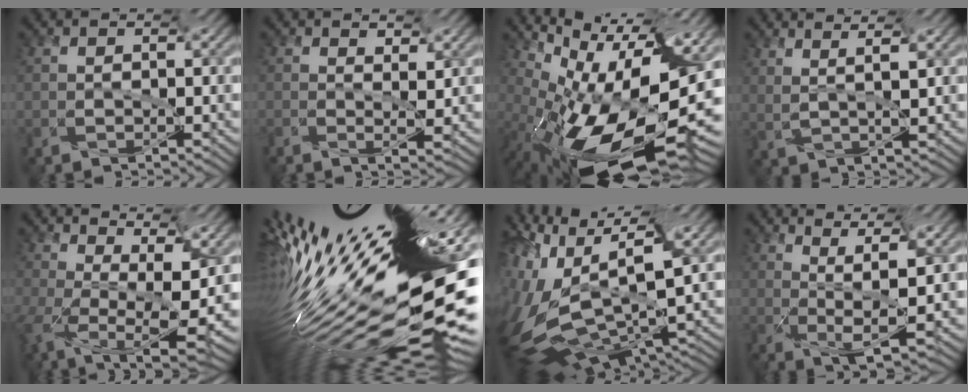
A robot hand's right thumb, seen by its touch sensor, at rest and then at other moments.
{"total": 1.9, "force": [0.9, 0.5, 1.6], "torque": [-0.036, -0.007, 0.005]}
{"total": 13.8, "force": [-4.0, 4.3, 12.5], "torque": [-0.196, -0.010, -0.066]}
{"total": 5.5, "force": [4.8, 0.6, 2.6], "torque": [-0.057, 0.000, 0.083]}
{"total": 11.1, "force": [-1.2, 6.0, 9.3], "torque": [-0.169, -0.024, 0.007]}
{"total": 15.9, "force": [-0.5, 5.3, 15.0], "torque": [-0.272, -0.006, 0.037]}
{"total": 12.5, "force": [-0.6, 6.1, 10.9], "torque": [-0.238, -0.018, 0.016]}
{"total": 5.4, "force": [2.9, 0.2, 4.6], "torque": [-0.083, 0.007, 0.051]}